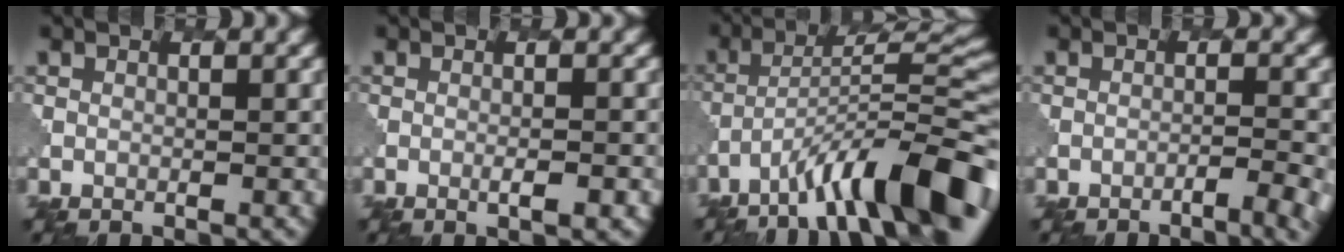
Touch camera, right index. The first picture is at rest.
{"total": 1.5, "force": [-0.3, 0.4, 1.5], "torque": [-0.015, 0.006, -0.004]}
{"total": 12.3, "force": [-7.7, 2.7, 9.2], "torque": [-0.135, 0.015, -0.127]}
{"total": 3.1, "force": [-1.9, 0.6, 2.4], "torque": [-0.030, 0.005, -0.035]}